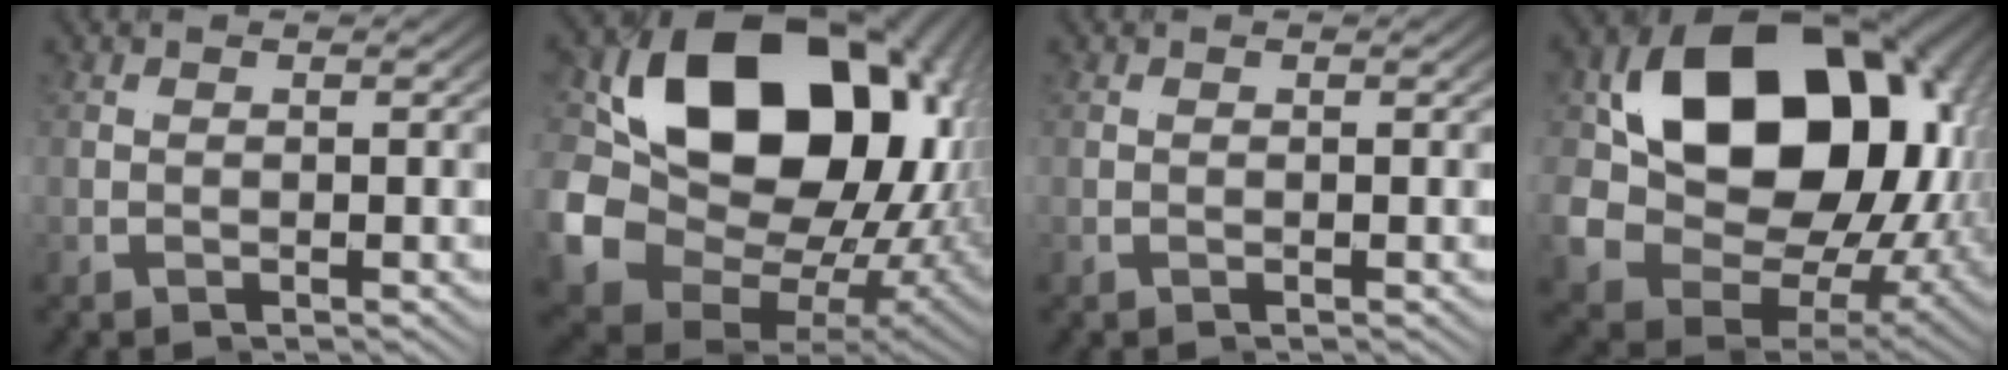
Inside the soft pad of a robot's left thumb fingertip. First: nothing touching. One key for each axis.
{"total": 24.2, "fx": 0.4, "fy": 15.0, "fz": 19.0, "tx": -0.342, "ty": -0.023, "tz": 0.009}
{"total": 0.0}
{"total": 24.7, "fx": 2.8, "fy": 15.6, "fz": 19.0, "tx": -0.323, "ty": 0.002, "tz": 0.033}